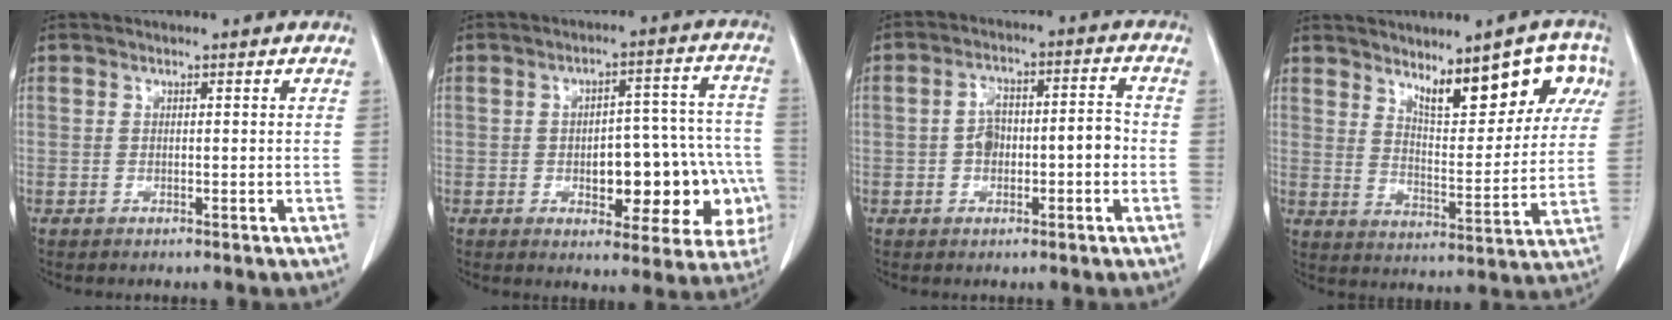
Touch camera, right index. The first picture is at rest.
{"total": 18.2, "force": [-4.8, 7.9, 15.7], "torque": [-0.140, 0.053, -0.041]}
{"total": 8.2, "force": [-1.2, 3.8, 7.2], "torque": [-0.126, 0.038, -0.015]}
{"total": 14.4, "force": [7.9, 4.6, 11.2], "torque": [-0.148, 0.013, 0.124]}